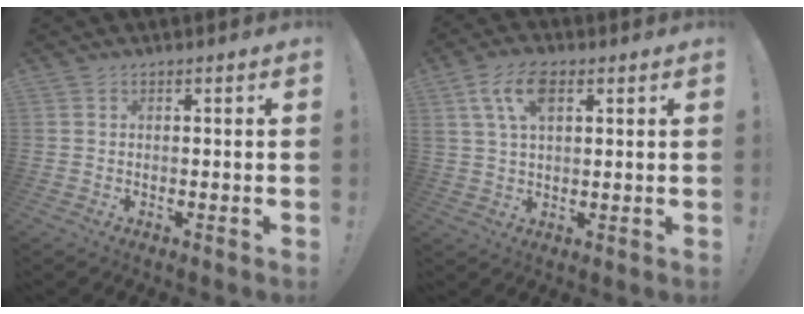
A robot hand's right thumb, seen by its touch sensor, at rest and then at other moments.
{"total": 9.0, "force": [3.8, 4.7, 6.7], "torque": [-0.123, 0.003, 0.069]}